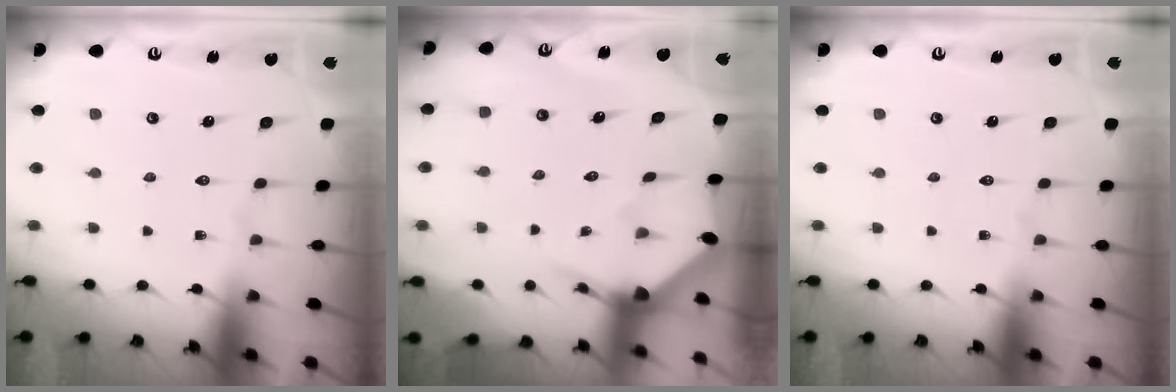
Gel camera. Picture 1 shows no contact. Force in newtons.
{"total": 2.9, "press": 2.9, "slide": 0.3}
{"total": 0.0}